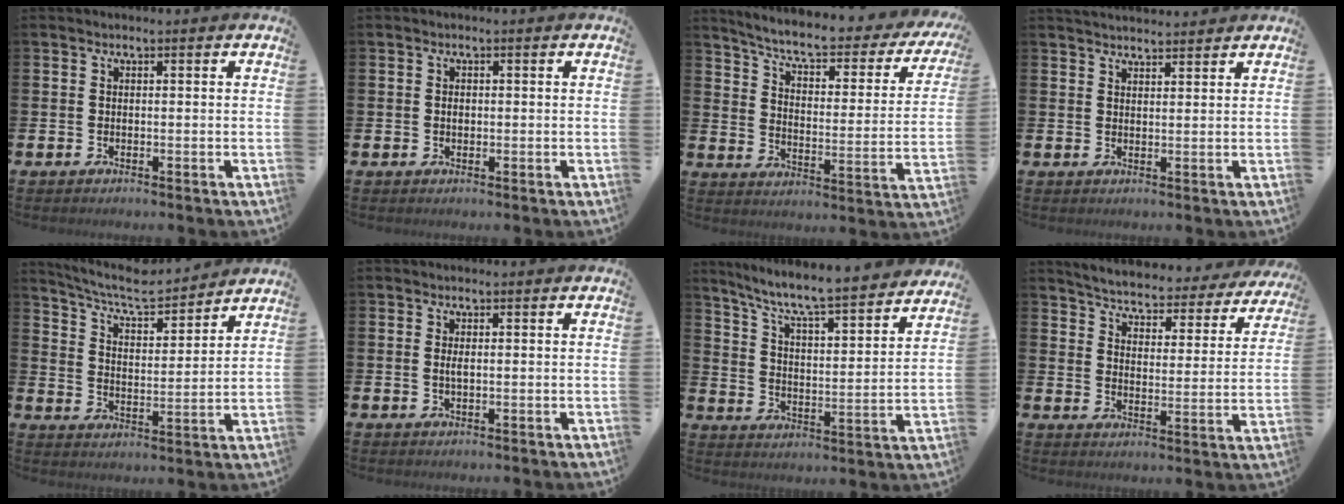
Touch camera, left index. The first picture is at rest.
{"total": 0.9, "force": [0.0, 0.6, 0.6], "torque": [0.001, -0.001, -0.005]}
{"total": 6.3, "force": [5.4, 1.3, 3.1], "torque": [-0.077, -0.045, 0.082]}
{"total": 2.6, "force": [2.6, 0.3, 0.1], "torque": [-0.007, -0.009, 0.047]}
{"total": 7.4, "force": [6.9, 1.5, 2.3], "torque": [-0.073, -0.044, 0.118]}
{"total": 1.0, "force": [0.1, 0.3, 0.9], "torque": [-0.011, -0.001, -0.001]}
{"total": 8.0, "force": [7.4, 0.5, 3.1], "torque": [-0.092, -0.061, 0.121]}
{"total": 4.3, "force": [4.3, 0.5, 0.6], "torque": [-0.036, -0.038, 0.066]}